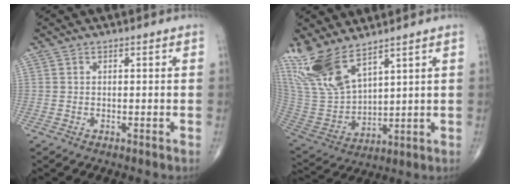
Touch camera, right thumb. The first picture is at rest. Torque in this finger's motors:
{"motor_torque": [-1.21, 1.94, 1.40, 1.34, 0.20]}